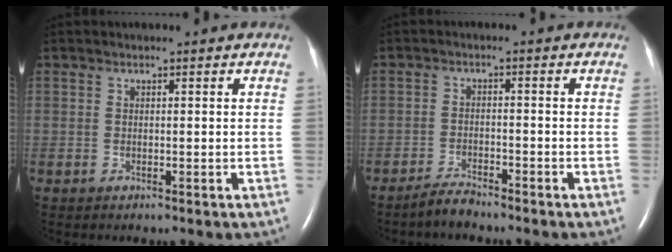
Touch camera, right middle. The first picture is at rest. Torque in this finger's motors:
{"motor_torque": [0.36, -0.38, -0.05, 0.00]}